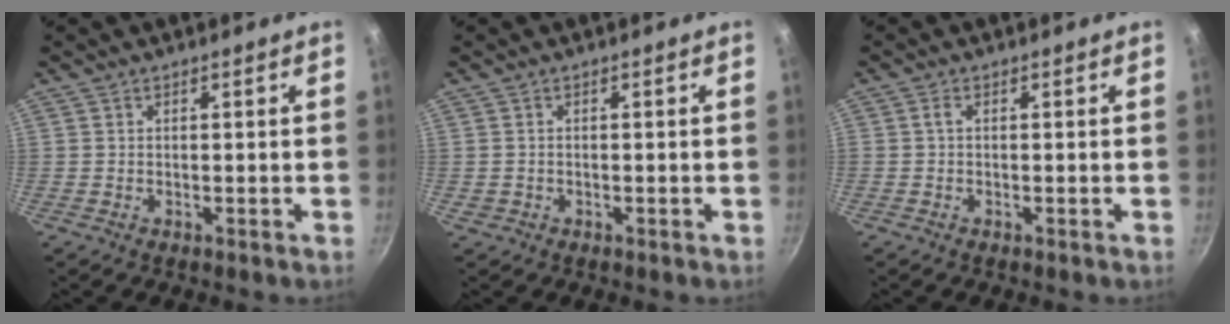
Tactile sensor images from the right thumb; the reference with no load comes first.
{"total": 0.6, "force": [-0.2, 0.6, 0.1], "torque": [-0.005, 0.001, 0.005]}
{"total": 1.1, "force": [0.0, 0.3, 1.1], "torque": [-0.027, 0.004, -0.002]}